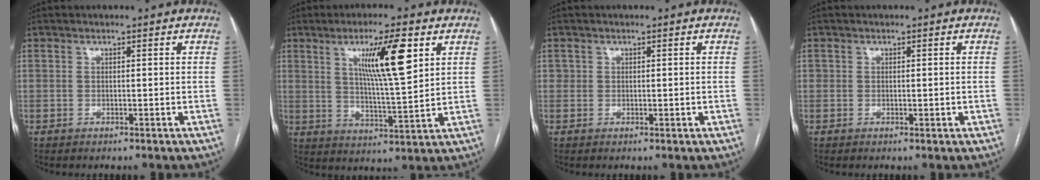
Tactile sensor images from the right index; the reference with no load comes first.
{"total": 11.2, "force": [4.7, 0.8, 10.1], "torque": [-0.172, -0.002, 0.079]}
{"total": 1.0, "force": [0.0, 0.9, 0.5], "torque": [-0.009, 0.007, 0.005]}
{"total": 1.1, "force": [-0.2, 0.7, 0.8], "torque": [-0.014, 0.005, 0.003]}